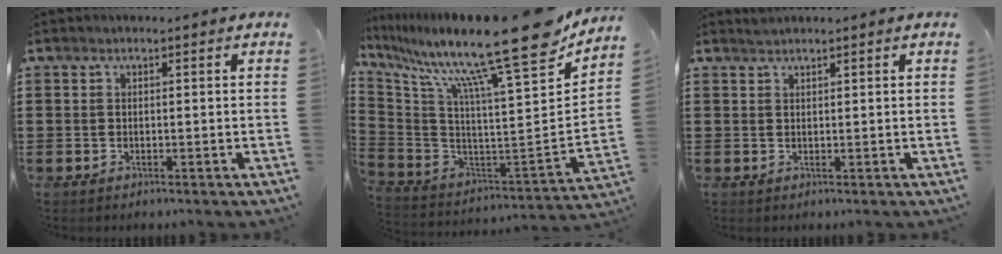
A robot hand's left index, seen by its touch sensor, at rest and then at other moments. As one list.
[{"total": 17.1, "force": [12.8, 1.4, 11.3], "torque": [-0.206, -0.101, 0.198]}, {"total": 1.1, "force": [1.1, 0.2, 0.1], "torque": [-0.005, 0.000, 0.022]}]